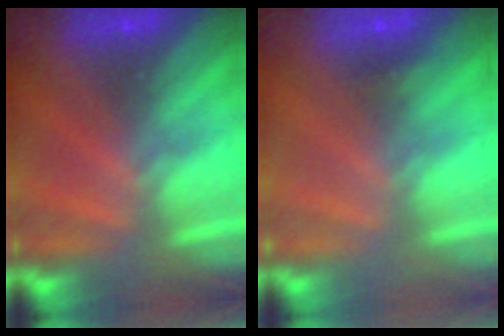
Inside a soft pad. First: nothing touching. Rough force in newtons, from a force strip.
{"total": 2.4}